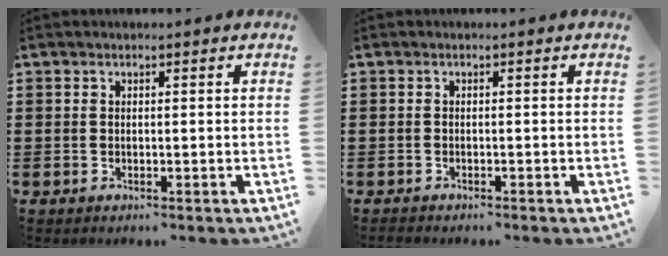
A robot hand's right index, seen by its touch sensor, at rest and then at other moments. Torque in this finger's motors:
{"motor_torque": [-1.75, 0.39, -1.05, -0.21]}